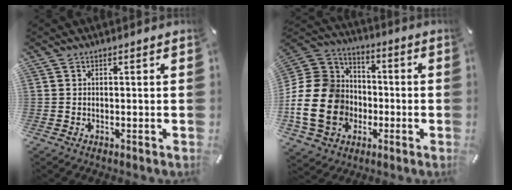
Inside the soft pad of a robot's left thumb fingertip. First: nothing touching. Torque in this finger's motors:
{"motor_torque": [0.14, 2.34, 1.57, 0.28, 0.68]}